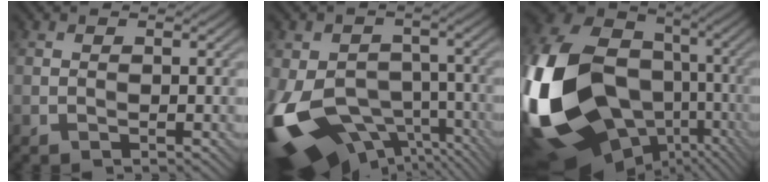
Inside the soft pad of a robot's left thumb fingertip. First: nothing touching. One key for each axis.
{"total": 17.4, "fx": -6.7, "fy": 11.7, "fz": 11.0, "tx": -0.253, "ty": -0.037, "tz": -0.091}
{"total": 24.6, "fx": -6.0, "fy": 17.9, "fz": 15.8, "tx": -0.415, "ty": -0.054, "tz": -0.076}